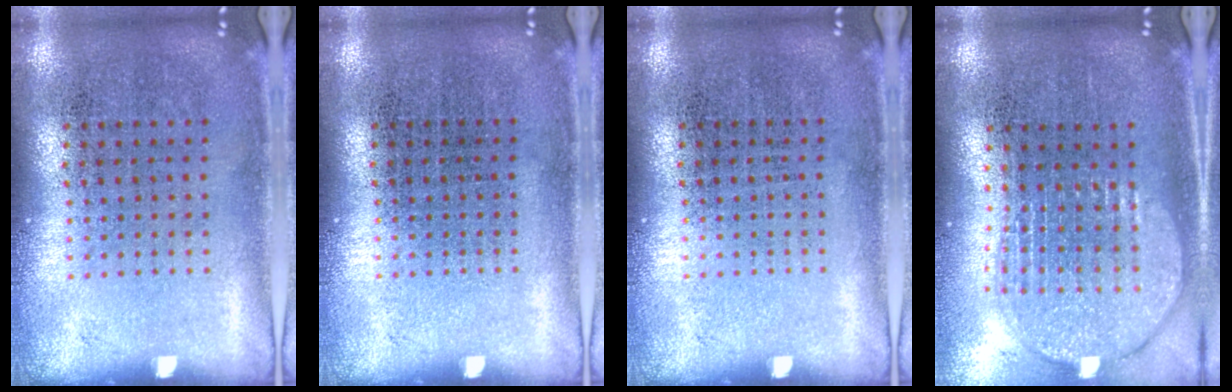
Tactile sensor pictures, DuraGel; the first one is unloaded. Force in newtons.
{"total": 0.0}
{"total": 0.0}
{"total": 2.0, "press": 1.6, "slide": 1.1}